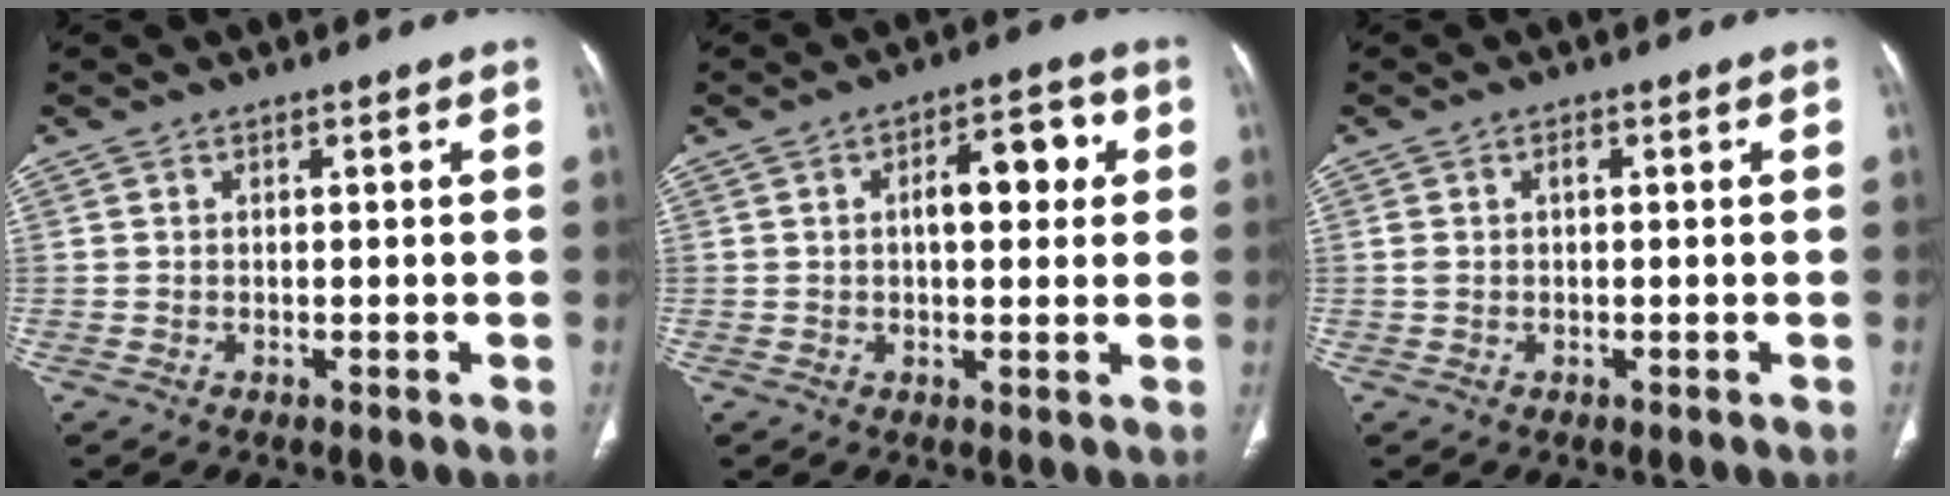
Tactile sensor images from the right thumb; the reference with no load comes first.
{"total": 8.3, "force": [1.6, 4.1, 7.1], "torque": [-0.078, 0.017, 0.018]}
{"total": 1.6, "force": [0.2, 0.9, 1.3], "torque": [-0.036, 0.011, 0.004]}